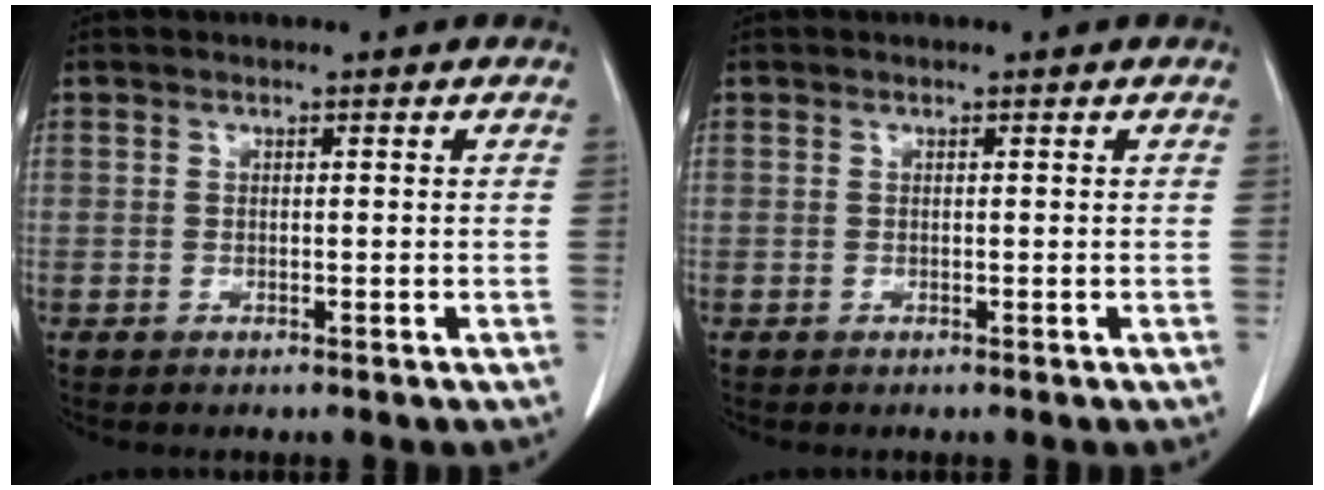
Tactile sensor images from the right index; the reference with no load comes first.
{"total": 0.0}